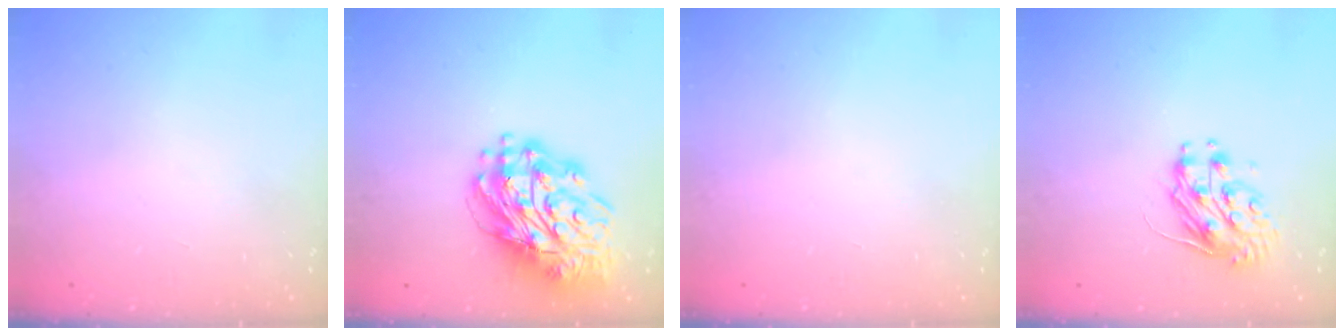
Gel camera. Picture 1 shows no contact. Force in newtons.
{"total": 18.5, "press": 18.3, "slide": 3.0}
{"total": 0.0}
{"total": 8.9, "press": 8.9, "slide": 0.3}